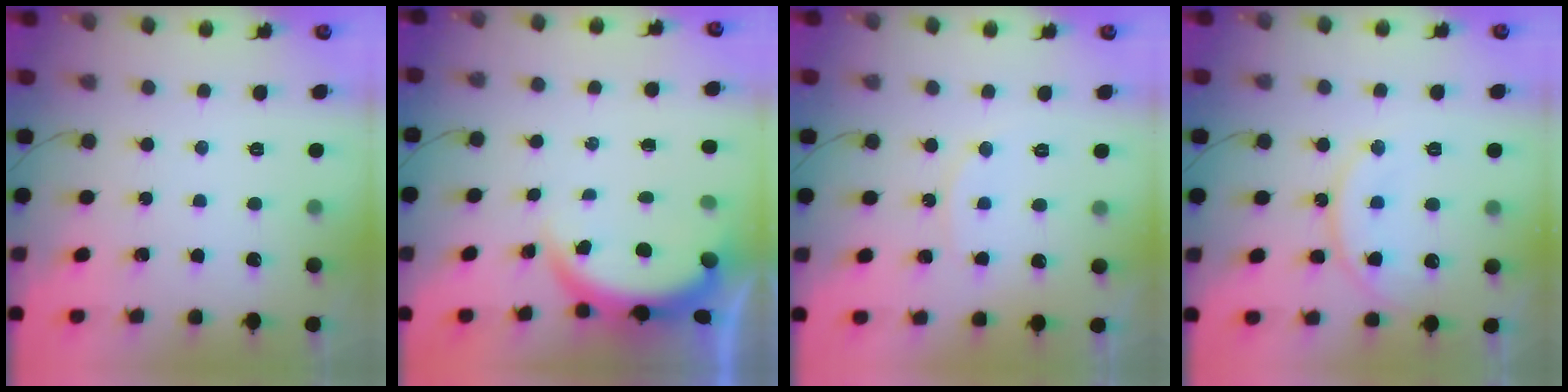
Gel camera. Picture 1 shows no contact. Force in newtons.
{"total": 4.0, "press": 4.0, "slide": 0.2}
{"total": 6.8, "press": 6.8, "slide": 0.3}
{"total": 13.5, "press": 13.4, "slide": 1.2}